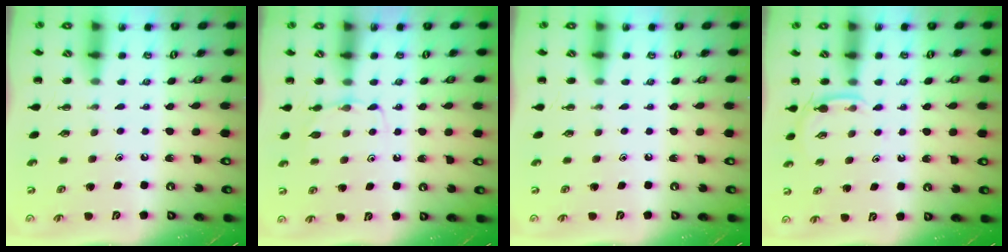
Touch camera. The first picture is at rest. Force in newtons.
{"total": 5.8, "press": 5.6, "slide": 1.6}
{"total": 0.0}
{"total": 3.1, "press": 2.9, "slide": 1.1}